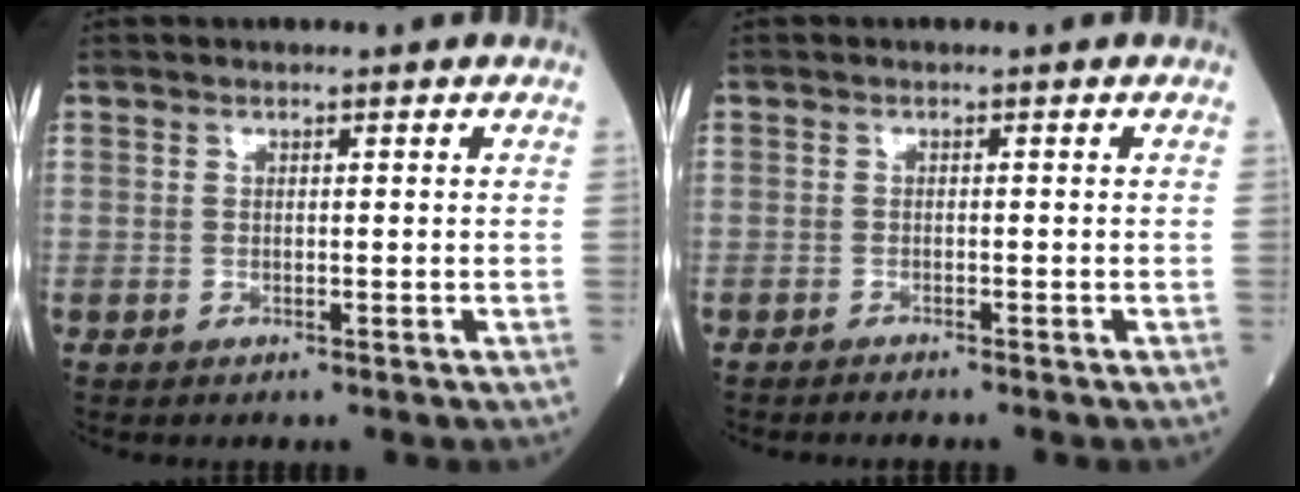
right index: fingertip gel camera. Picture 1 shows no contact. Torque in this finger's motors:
{"motor_torque": [-0.17, -0.27, -0.06, -0.02]}